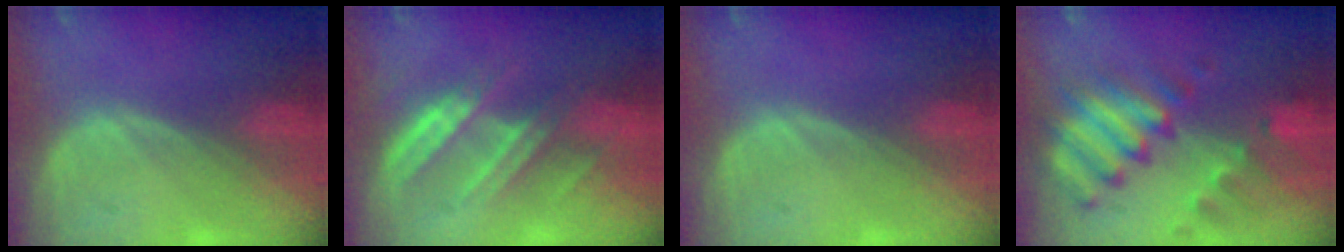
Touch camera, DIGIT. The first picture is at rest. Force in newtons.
{"total": 7.0, "press": 6.9, "slide": 1.1}
{"total": 0.0}
{"total": 10.2, "press": 8.9, "slide": 5.0}